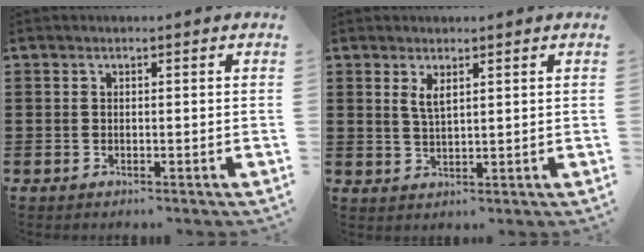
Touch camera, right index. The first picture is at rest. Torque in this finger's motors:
{"motor_torque": [0.55, 0.29, 0.24, 0.09]}